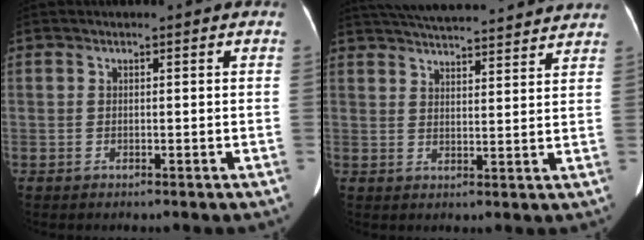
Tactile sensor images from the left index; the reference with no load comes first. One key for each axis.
{"total": 20.6, "fx": 19.0, "fy": 2.5, "fz": 7.7, "tx": -0.129, "ty": 0.032, "tz": 0.259}